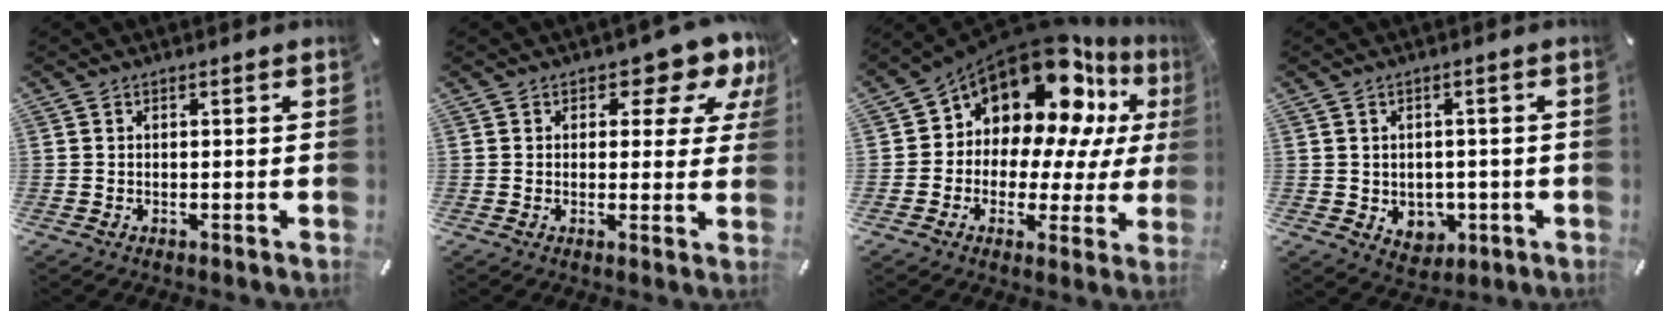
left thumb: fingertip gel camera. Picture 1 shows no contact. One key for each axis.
{"total": 7.4, "fx": 4.0, "fy": 4.1, "fz": 4.7, "tx": -0.047, "ty": -0.026, "tz": 0.060}
{"total": 16.2, "fx": 10.5, "fy": 9.1, "fz": 8.3, "tx": -0.171, "ty": -0.102, "tz": 0.176}
{"total": 4.9, "fx": -0.4, "fy": 4.6, "fz": 1.8, "tx": -0.013, "ty": 0.001, "tz": -0.005}